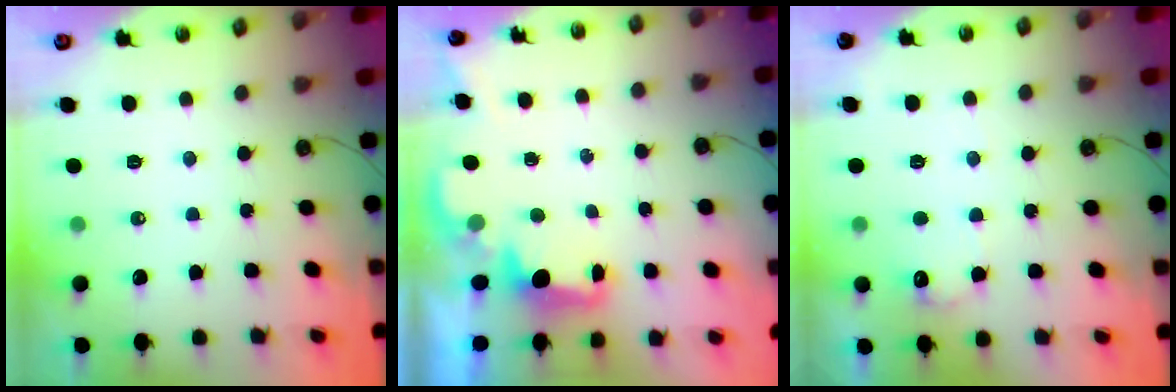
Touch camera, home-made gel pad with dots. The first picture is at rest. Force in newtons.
{"total": 2.0, "press": 1.9, "slide": 0.8}
{"total": 9.0, "press": 9.0, "slide": 0.4}